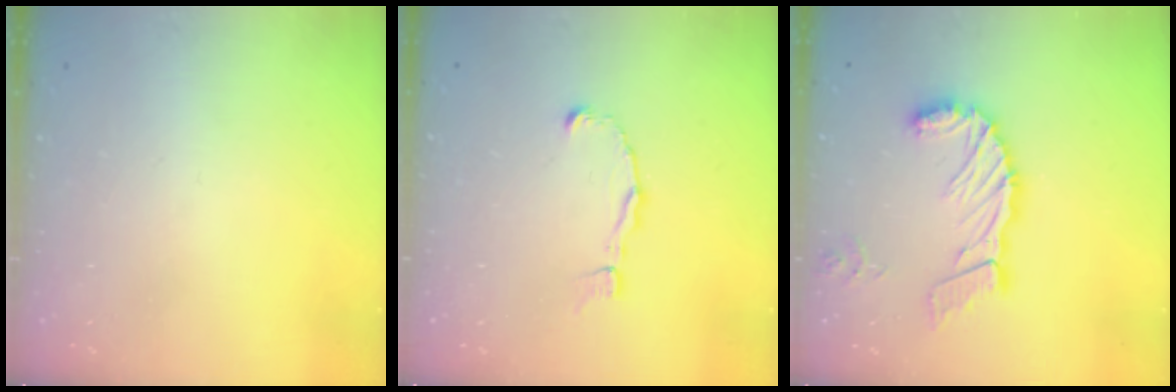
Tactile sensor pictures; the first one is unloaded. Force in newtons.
{"total": 2.5, "press": 2.5, "slide": 0.2}
{"total": 15.1, "press": 15.0, "slide": 1.6}